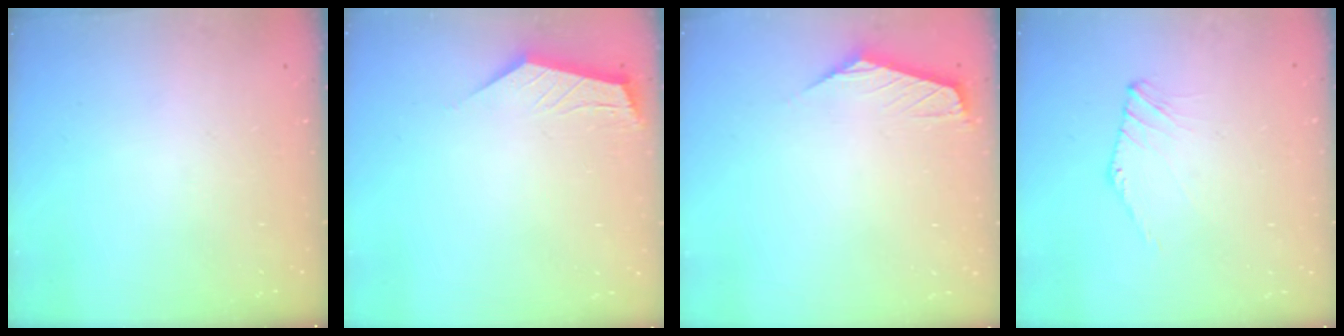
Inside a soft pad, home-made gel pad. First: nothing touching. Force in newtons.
{"total": 2.4, "press": 2.4, "slide": 0.3}
{"total": 1.3, "press": 1.2, "slide": 0.5}
{"total": 3.1, "press": 3.0, "slide": 0.8}